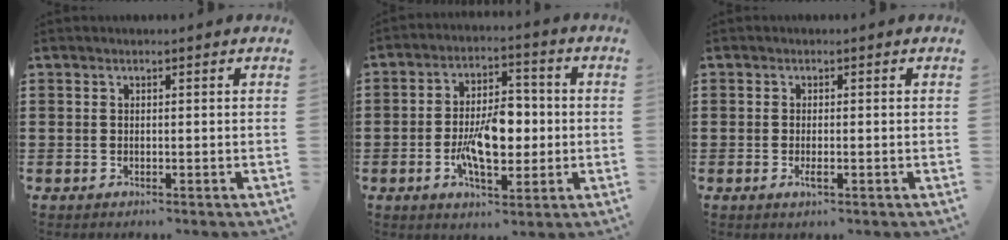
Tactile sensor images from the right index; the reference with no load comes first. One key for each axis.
{"total": 9.6, "fx": -1.3, "fy": 4.7, "fz": 8.3, "tx": -0.153, "ty": 0.001, "tz": -0.031}
{"total": 1.5, "fx": -0.6, "fy": 0.3, "fz": 1.4, "tx": -0.040, "ty": -0.008, "tz": -0.013}